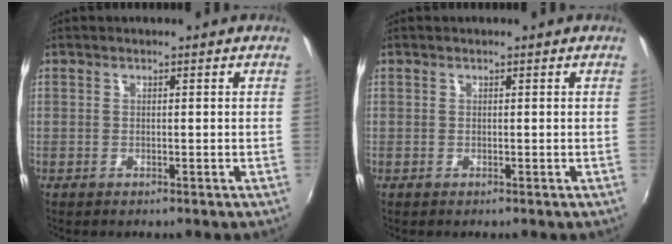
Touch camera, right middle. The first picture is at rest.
{"total": 0.0}